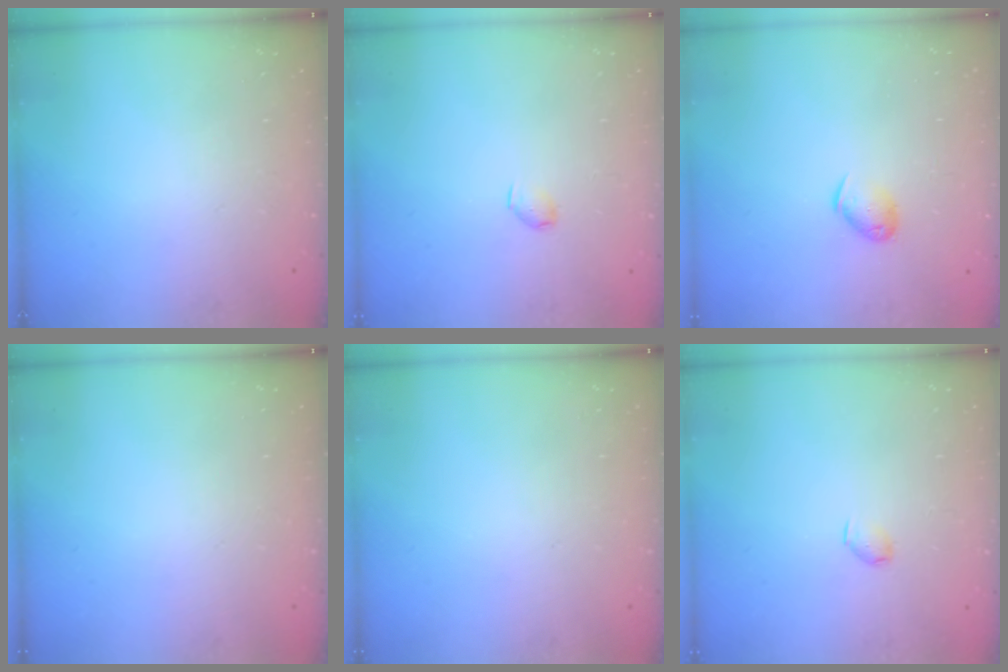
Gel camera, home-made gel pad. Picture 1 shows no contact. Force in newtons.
{"total": 2.9, "press": 2.9, "slide": 0.5}
{"total": 6.4, "press": 6.4, "slide": 0.5}
{"total": 0.0}
{"total": 0.0}
{"total": 2.9, "press": 2.9, "slide": 0.5}